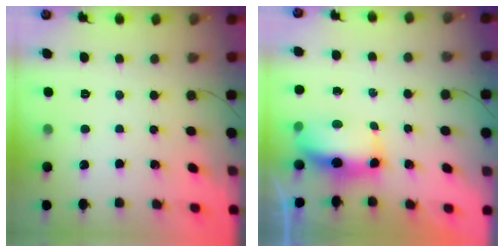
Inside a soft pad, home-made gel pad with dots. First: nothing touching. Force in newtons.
{"total": 9.7, "press": 8.5, "slide": 4.6}